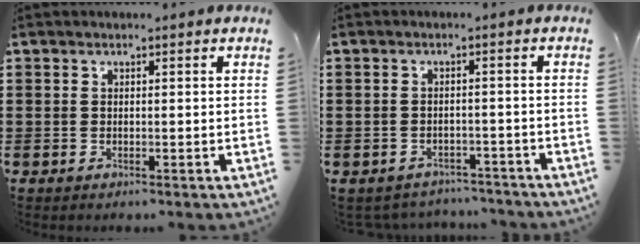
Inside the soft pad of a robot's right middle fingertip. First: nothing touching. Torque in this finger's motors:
{"motor_torque": [0.09, 0.03, -0.05, 0.00]}